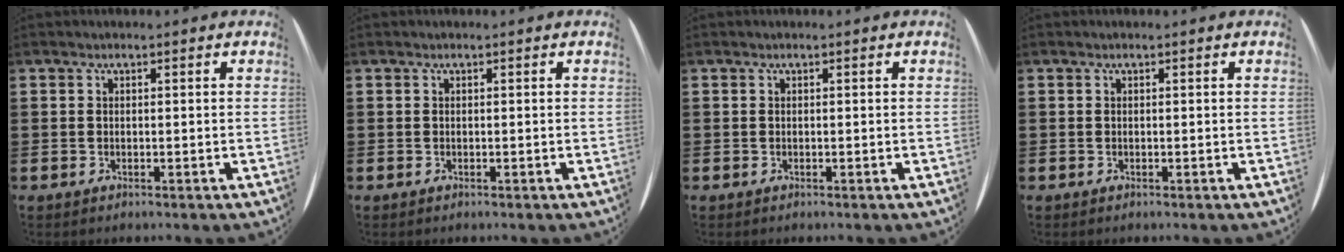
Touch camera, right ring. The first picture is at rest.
{"total": 0.0}
{"total": 0.0}
{"total": 0.0}